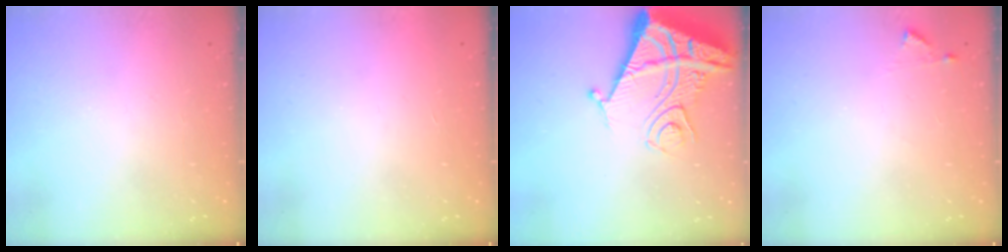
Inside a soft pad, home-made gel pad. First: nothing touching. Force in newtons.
{"total": 1.7, "press": 1.7, "slide": 0.1}
{"total": 14.0, "press": 13.9, "slide": 1.8}
{"total": 4.4, "press": 4.3, "slide": 0.4}